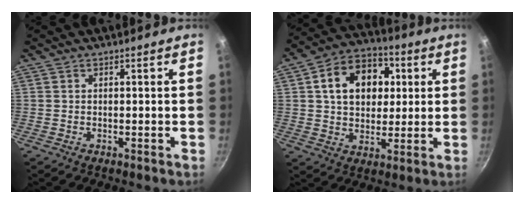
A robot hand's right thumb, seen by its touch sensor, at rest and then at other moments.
{"total": 15.3, "force": [3.5, 11.3, 9.6], "torque": [-0.118, 0.016, 0.048]}